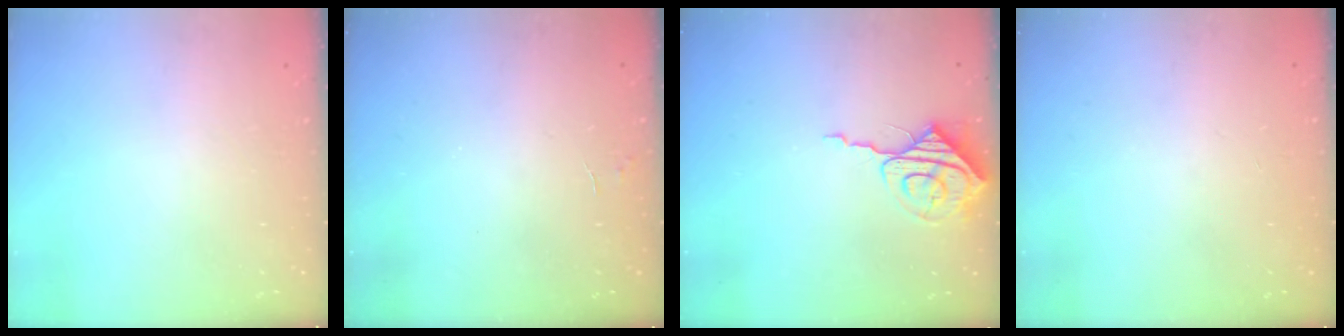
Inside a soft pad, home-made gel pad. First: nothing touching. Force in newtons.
{"total": 2.2, "press": 2.2, "slide": 0.2}
{"total": 10.0, "press": 10.0, "slide": 1.0}
{"total": 0.0}